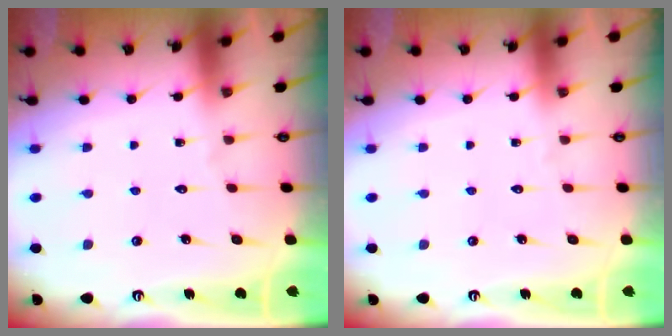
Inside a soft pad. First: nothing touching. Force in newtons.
{"total": 0.0}